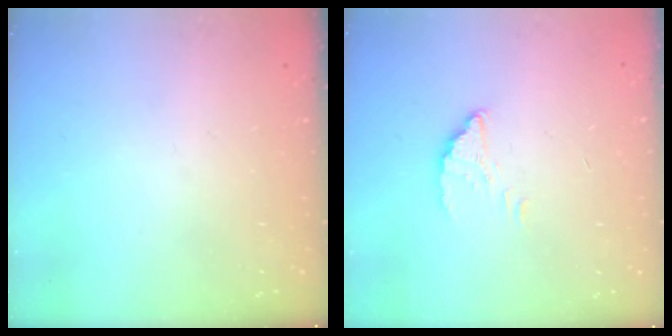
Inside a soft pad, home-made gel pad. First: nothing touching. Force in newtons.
{"total": 2.0, "press": 2.0, "slide": 0.1}